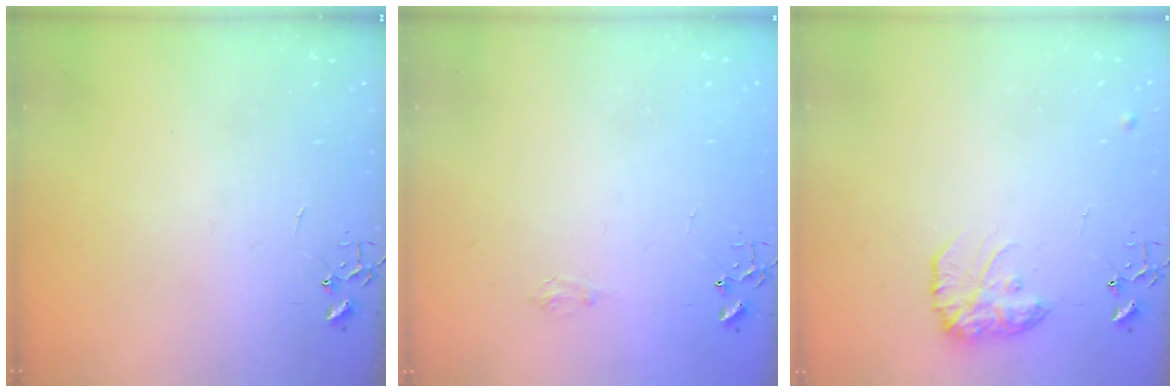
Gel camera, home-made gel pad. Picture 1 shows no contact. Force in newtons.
{"total": 3.8, "press": 3.8, "slide": 0.5}
{"total": 13.1, "press": 13.0, "slide": 0.7}